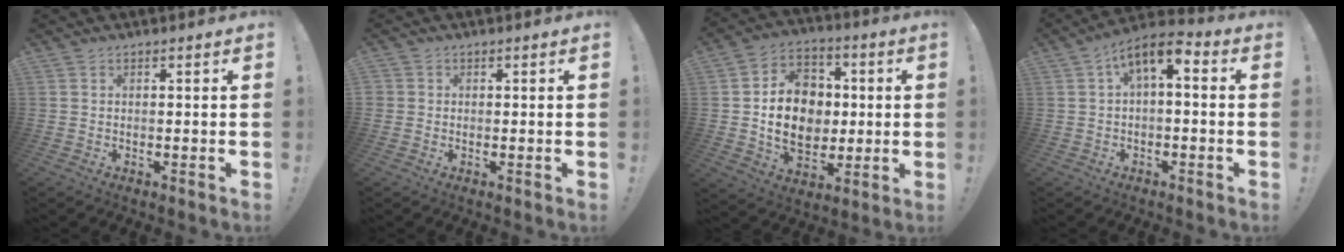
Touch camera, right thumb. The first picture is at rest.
{"total": 1.3, "force": [-0.2, 1.3, 0.3], "torque": [-0.006, 0.003, -0.002]}
{"total": 16.9, "force": [0.5, 13.5, 10.2], "torque": [-0.162, 0.001, 0.016]}
{"total": 6.7, "force": [1.4, 2.8, 6.0], "torque": [-0.096, -0.007, 0.024]}